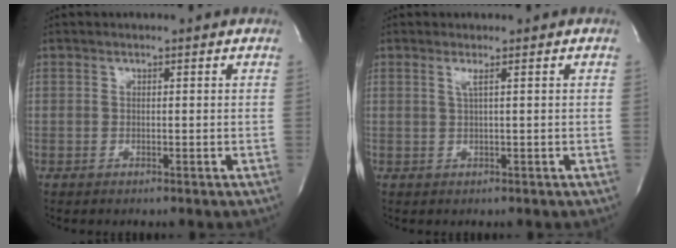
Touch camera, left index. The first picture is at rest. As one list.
[{"total": 1.2, "force": [0.4, -0.3, 1.0], "torque": [-0.027, -0.002, 0.011]}]